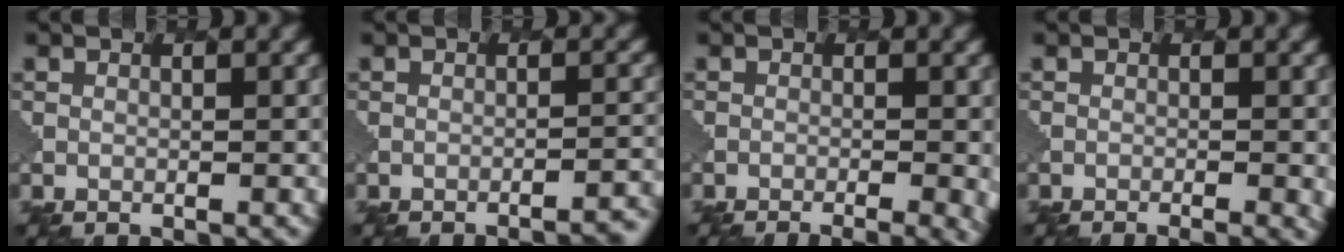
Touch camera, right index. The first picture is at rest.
{"total": 3.7, "force": [-3.4, 0.6, 1.3], "torque": [-0.006, 0.019, -0.049]}
{"total": 5.2, "force": [-2.5, 2.1, 4.0], "torque": [-0.031, 0.003, -0.027]}
{"total": 3.2, "force": [-1.3, 1.3, 2.6], "torque": [-0.015, 0.007, -0.011]}